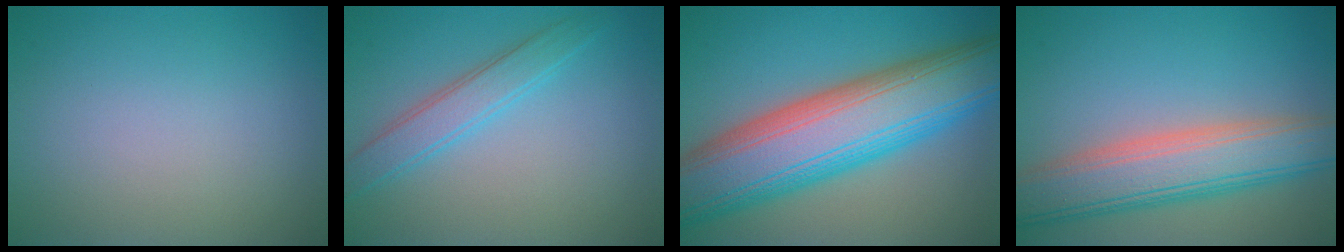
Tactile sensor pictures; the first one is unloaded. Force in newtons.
{"total": 3.0, "press": 3.0, "slide": 0.1}
{"total": 13.9, "press": 13.8, "slide": 0.7}
{"total": 7.8, "press": 7.8, "slide": 0.6}